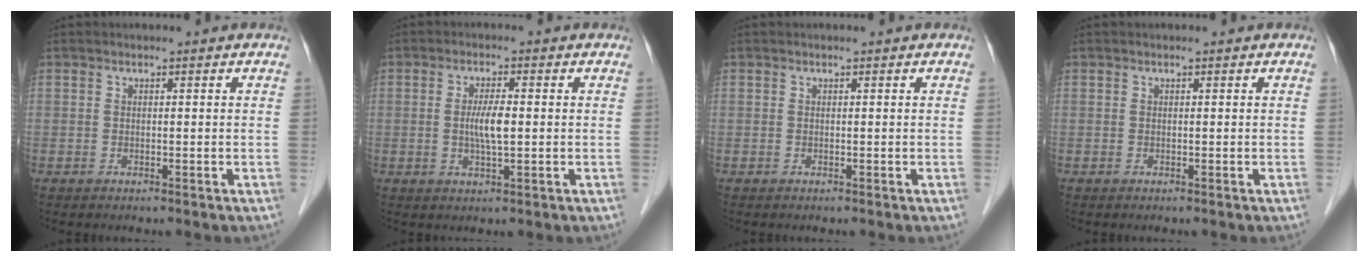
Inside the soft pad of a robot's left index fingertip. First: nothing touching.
{"total": 4.0, "force": [-0.1, 0.6, 3.9], "torque": [-0.078, -0.002, -0.002]}
{"total": 0.0}
{"total": 0.0}